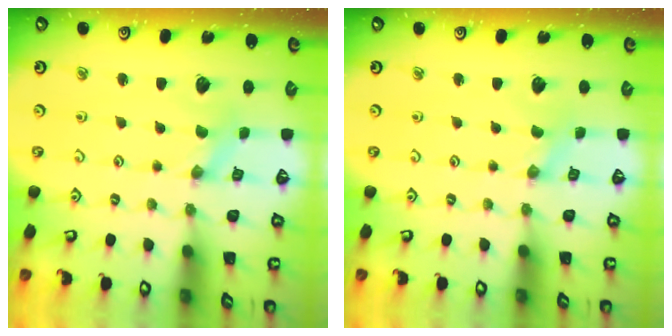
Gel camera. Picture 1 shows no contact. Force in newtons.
{"total": 0.0}